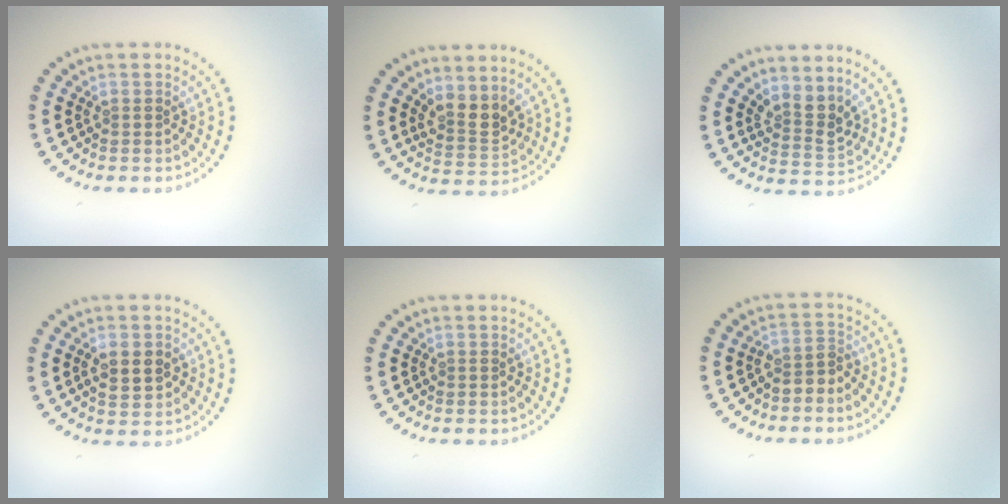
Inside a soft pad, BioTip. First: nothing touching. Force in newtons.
{"total": 2.7, "press": 2.4, "slide": 1.3}
{"total": 2.7, "press": 2.0, "slide": 1.8}
{"total": 2.8, "press": 2.8, "slide": 0.2}
{"total": 0.0}
{"total": 1.9, "press": 1.4, "slide": 1.2}